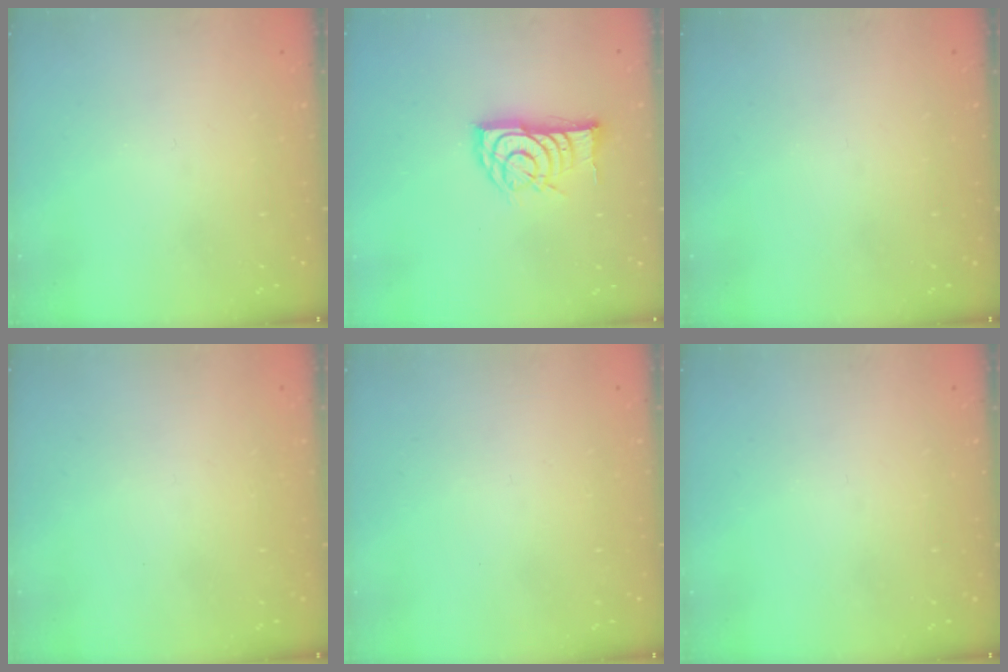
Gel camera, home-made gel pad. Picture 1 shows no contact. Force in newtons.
{"total": 13.1, "press": 13.1, "slide": 0.5}
{"total": 0.0}
{"total": 1.7, "press": 1.7, "slide": 0.1}
{"total": 1.6, "press": 1.6, "slide": 0.1}
{"total": 0.0}